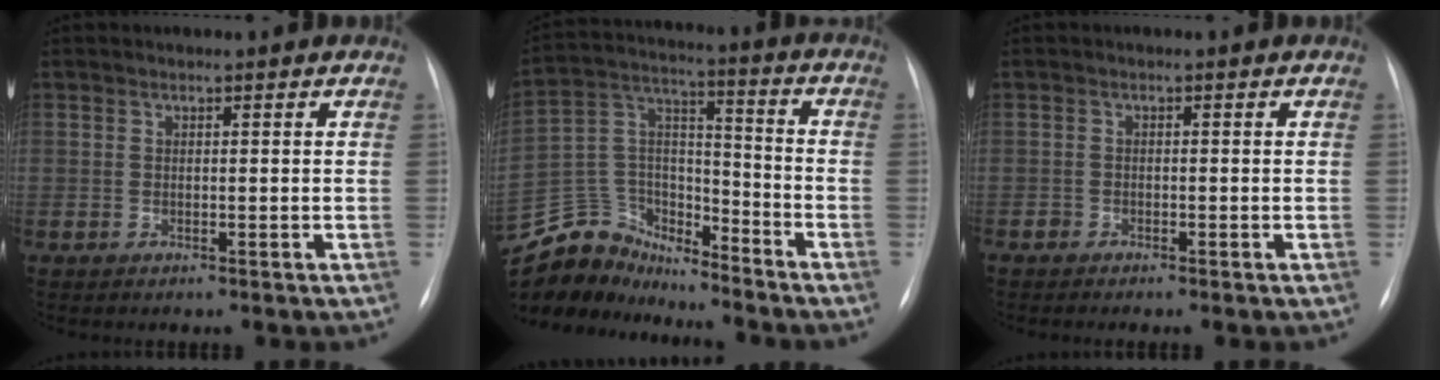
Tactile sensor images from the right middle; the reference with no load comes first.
{"total": 13.9, "force": [-13.1, 4.7, 0.8], "torque": [-0.022, 0.066, -0.238]}
{"total": 0.8, "force": [-0.8, 0.1, 0.2], "torque": [-0.006, 0.000, -0.016]}